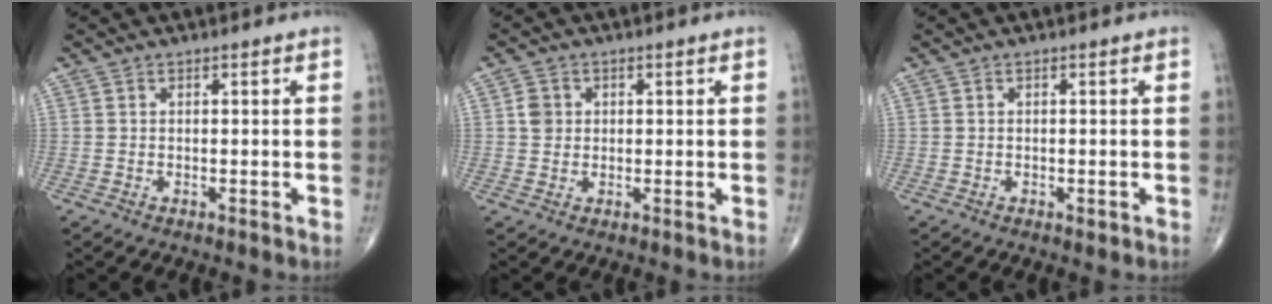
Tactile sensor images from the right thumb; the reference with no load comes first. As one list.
[{"total": 2.8, "force": [0.4, 2.5, 1.2], "torque": [-0.007, 0.002, 0.005]}, {"total": 0.7, "force": [-0.4, 0.3, 0.5], "torque": [-0.007, -0.003, -0.006]}]